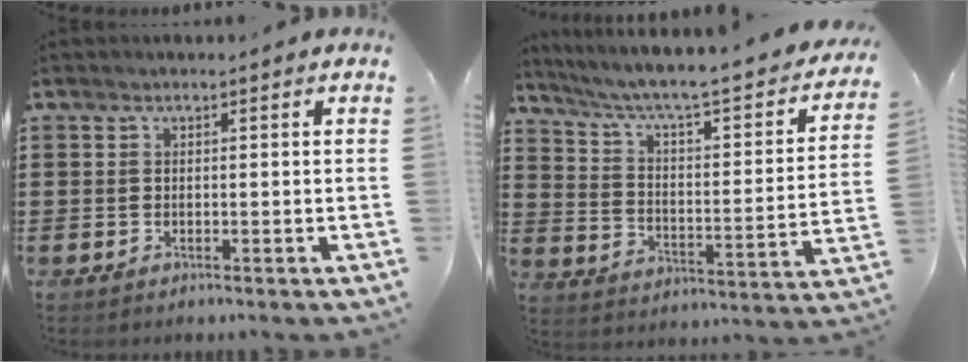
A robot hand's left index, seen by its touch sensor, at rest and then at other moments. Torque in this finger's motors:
{"motor_torque": [1.92, -0.21, 0.42, 0.21]}